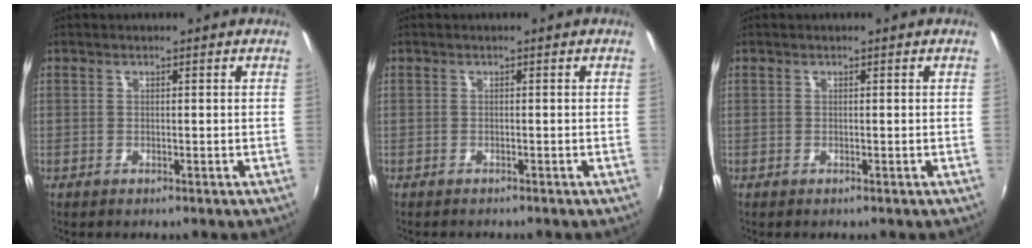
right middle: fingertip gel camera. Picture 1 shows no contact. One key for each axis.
{"total": 0.6, "fx": -0.6, "fy": 0.0, "fz": 0.1, "tx": -0.003, "ty": -0.004, "tz": -0.010}
{"total": 0.0}